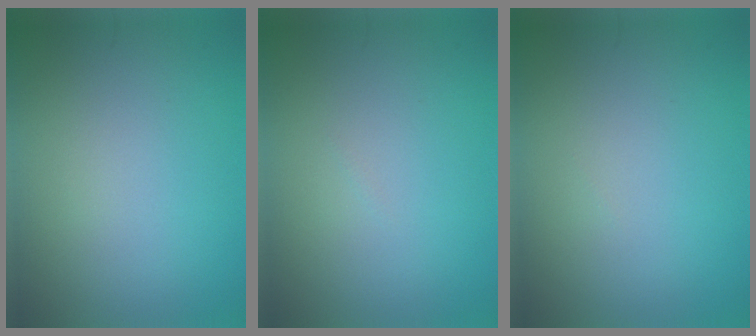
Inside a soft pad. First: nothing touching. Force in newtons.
{"total": 0.0}
{"total": 0.0}